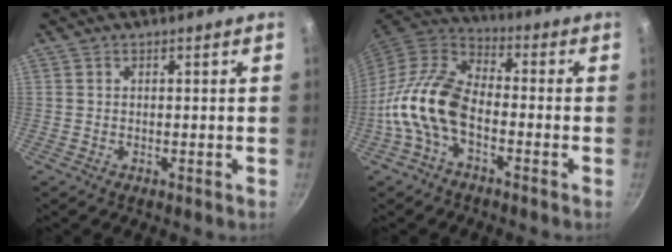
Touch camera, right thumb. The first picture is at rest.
{"total": 13.8, "force": [-4.1, 8.0, 10.5], "torque": [-0.193, 0.046, -0.093]}